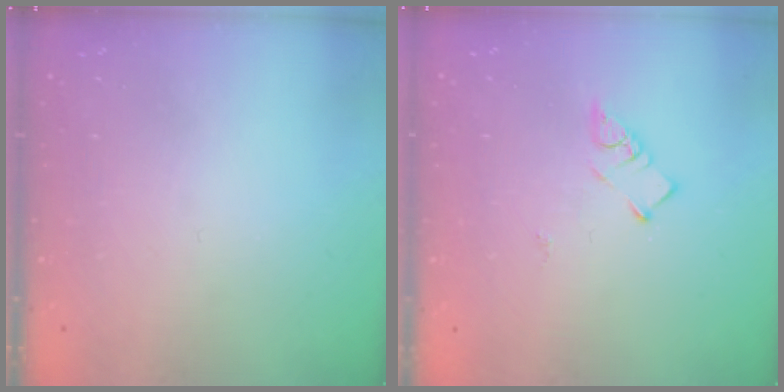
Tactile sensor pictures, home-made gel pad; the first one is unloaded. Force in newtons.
{"total": 4.3, "press": 4.3, "slide": 0.1}